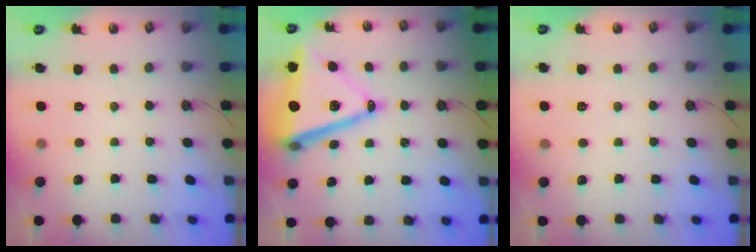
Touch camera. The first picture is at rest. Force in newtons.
{"total": 18.2, "press": 17.8, "slide": 3.8}
{"total": 5.1, "press": 2.6, "slide": 4.4}